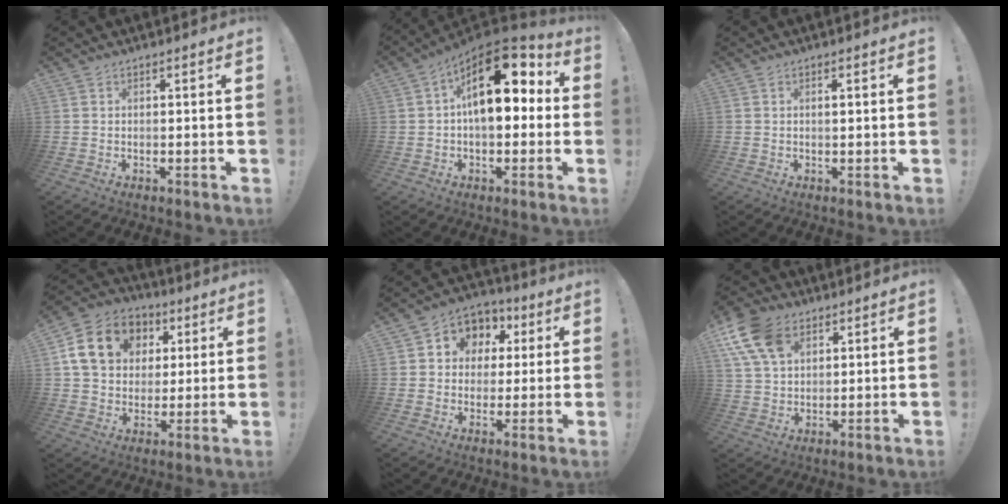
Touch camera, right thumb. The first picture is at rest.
{"total": 18.2, "force": [4.1, 9.9, 14.8], "torque": [-0.214, -0.007, 0.068]}
{"total": 1.0, "force": [0.3, -0.1, 1.0], "torque": [-0.006, -0.005, 0.000]}
{"total": 16.8, "force": [5.5, 13.4, 8.5], "torque": [-0.118, -0.005, 0.117]}
{"total": 7.7, "force": [1.0, 7.3, 2.3], "torque": [-0.029, -0.008, 0.024]}
{"total": 14.5, "force": [6.8, 9.6, 8.4], "torque": [-0.155, -0.026, 0.133]}